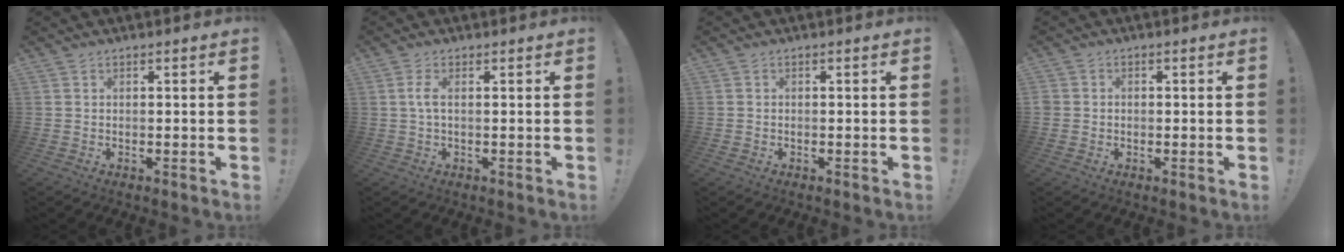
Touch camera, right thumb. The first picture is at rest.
{"total": 2.9, "force": [0.6, 0.8, 2.7], "torque": [-0.051, 0.000, 0.009]}
{"total": 0.0}
{"total": 1.8, "force": [-0.4, 1.6, 0.8], "torque": [-0.014, 0.006, -0.005]}